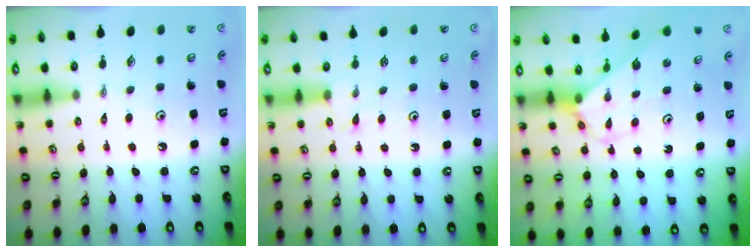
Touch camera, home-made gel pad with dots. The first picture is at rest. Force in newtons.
{"total": 4.9, "press": 4.9, "slide": 0.6}
{"total": 2.8, "press": 2.8, "slide": 0.1}